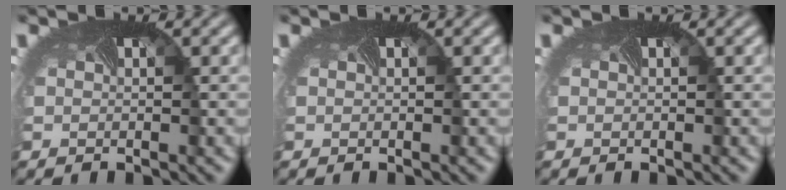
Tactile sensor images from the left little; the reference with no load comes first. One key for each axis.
{"total": 0.0}
{"total": 0.0}